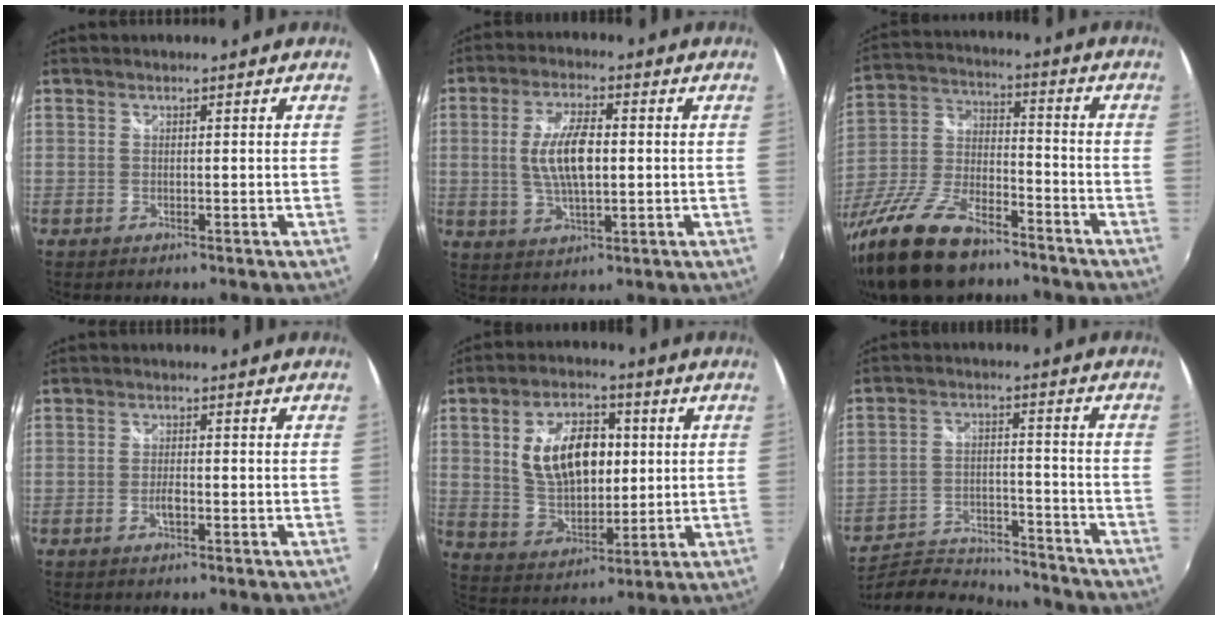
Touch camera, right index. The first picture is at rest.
{"total": 9.4, "force": [0.4, 3.7, 8.6], "torque": [-0.167, 0.003, 0.010]}
{"total": 20.7, "force": [-14.8, 8.1, 12.0], "torque": [-0.256, -0.025, -0.265]}
{"total": 2.1, "force": [-0.8, 0.8, 1.7], "torque": [-0.034, -0.002, -0.014]}
{"total": 13.8, "force": [2.6, 8.0, 10.9], "torque": [-0.198, 0.011, 0.057]}
{"total": 19.1, "force": [-17.6, 4.2, 6.2], "torque": [-0.129, -0.009, -0.269]}